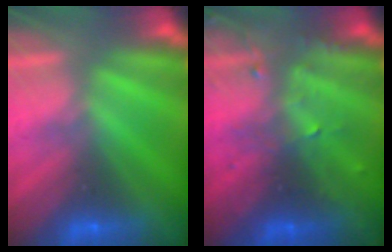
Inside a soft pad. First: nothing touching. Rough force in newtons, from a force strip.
{"total": 3.3}